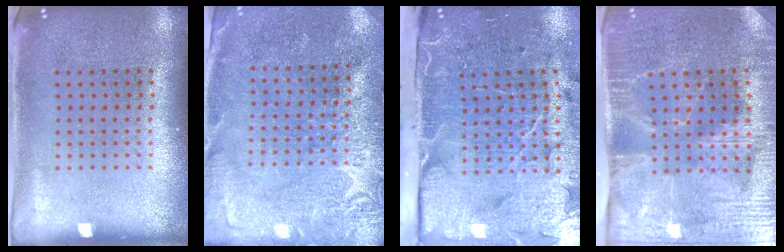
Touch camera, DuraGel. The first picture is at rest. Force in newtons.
{"total": 2.8, "press": 2.8, "slide": 0.3}
{"total": 5.1, "press": 4.0, "slide": 3.1}
{"total": 4.2, "press": 3.5, "slide": 2.2}